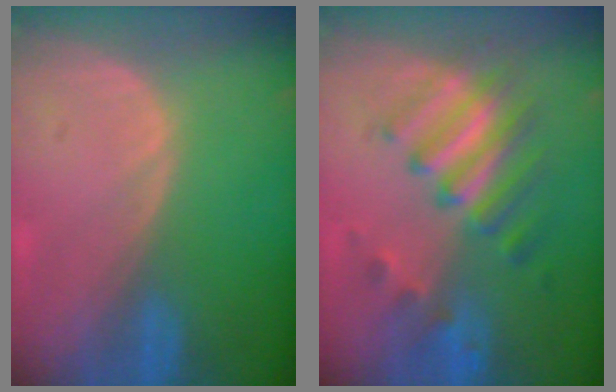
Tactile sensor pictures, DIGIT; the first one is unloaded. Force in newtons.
{"total": 7.7, "press": 7.6, "slide": 0.9}